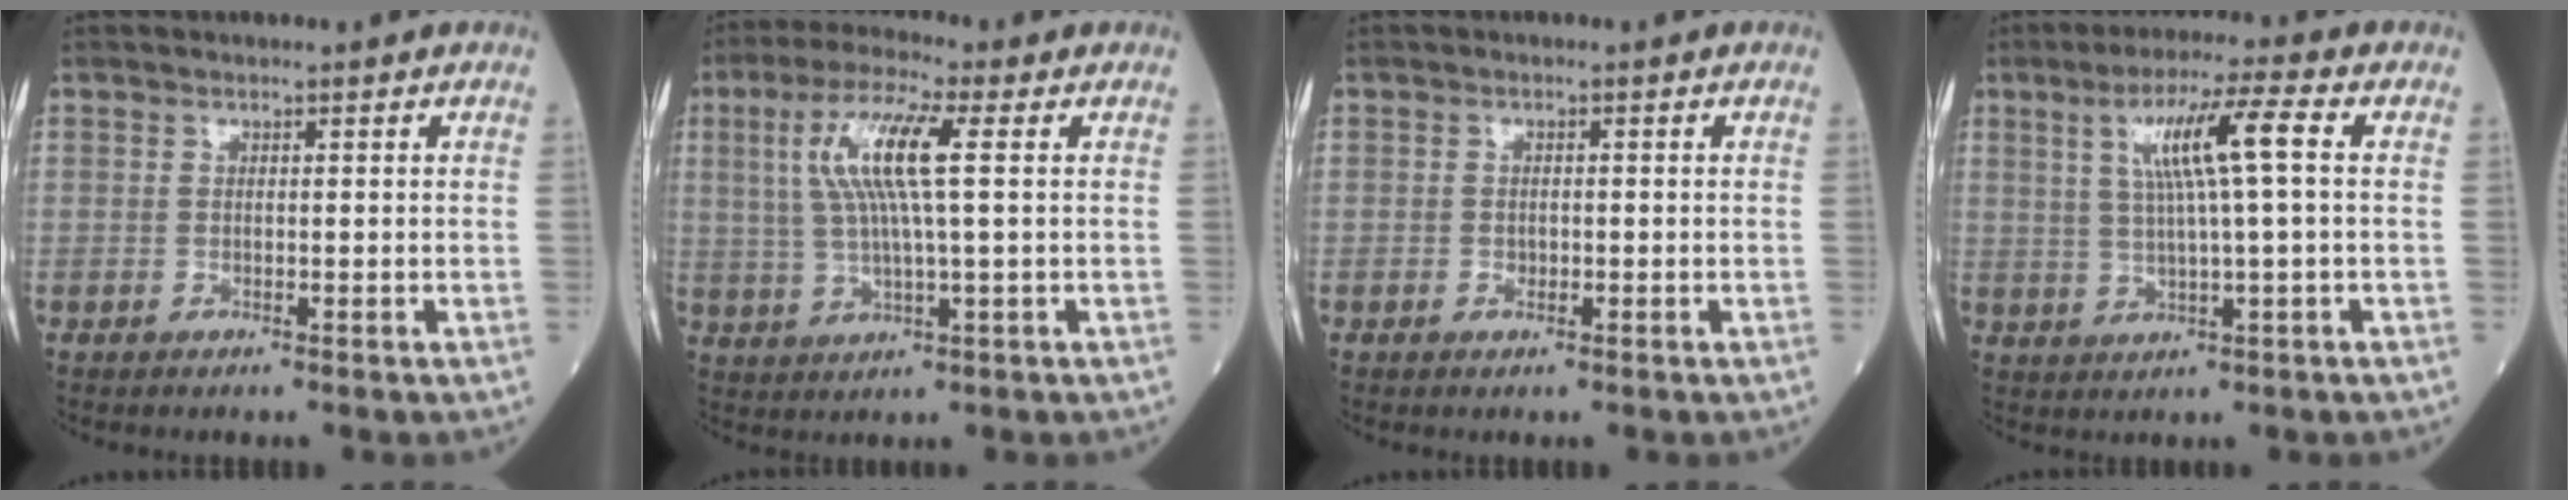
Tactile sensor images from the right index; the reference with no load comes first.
{"total": 10.1, "force": [2.4, 0.8, 9.8], "torque": [-0.206, 0.013, 0.045]}
{"total": 1.1, "force": [-0.4, 0.7, 0.8], "torque": [-0.016, 0.000, -0.005]}
{"total": 8.9, "force": [2.1, 0.0, 8.7], "torque": [-0.159, 0.011, 0.039]}